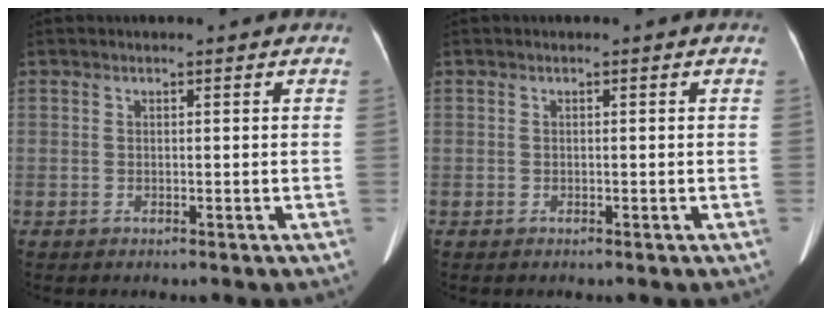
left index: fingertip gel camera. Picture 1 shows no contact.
{"total": 0.0}